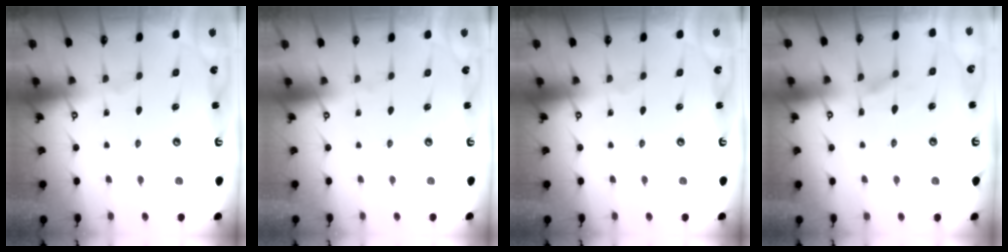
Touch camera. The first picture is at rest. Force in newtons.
{"total": 1.6, "press": 1.4, "slide": 0.7}
{"total": 0.0}
{"total": 1.3, "press": 0.0, "slide": 1.3}